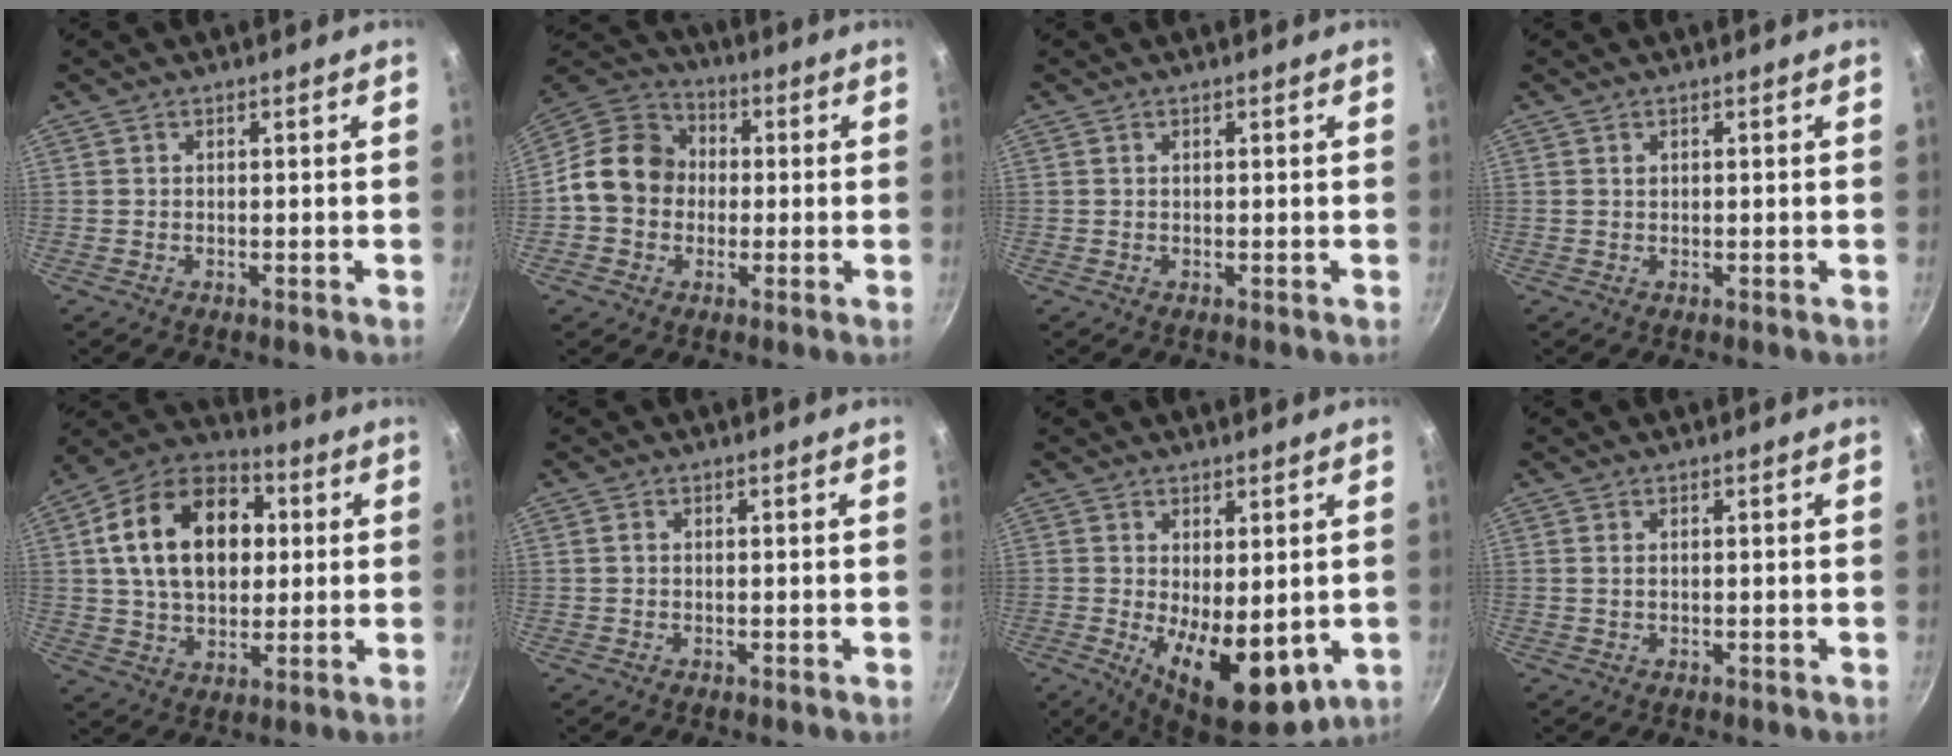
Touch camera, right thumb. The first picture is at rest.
{"total": 13.5, "force": [-0.4, 11.5, 7.0], "torque": [-0.088, 0.032, -0.028]}
{"total": 0.0}
{"total": 0.6, "force": [0.3, 0.5, 0.3], "torque": [-0.004, 0.002, 0.005]}
{"total": 20.9, "force": [3.8, 14.3, 14.7], "torque": [-0.216, 0.021, 0.053]}
{"total": 0.8, "force": [0.1, 0.6, 0.5], "torque": [-0.008, 0.004, 0.001]}
{"total": 12.7, "force": [-1.5, 6.3, 11.0], "torque": [-0.145, -0.022, -0.006]}
{"total": 0.9, "force": [0.2, 0.6, 0.7], "torque": [-0.012, 0.002, 0.003]}